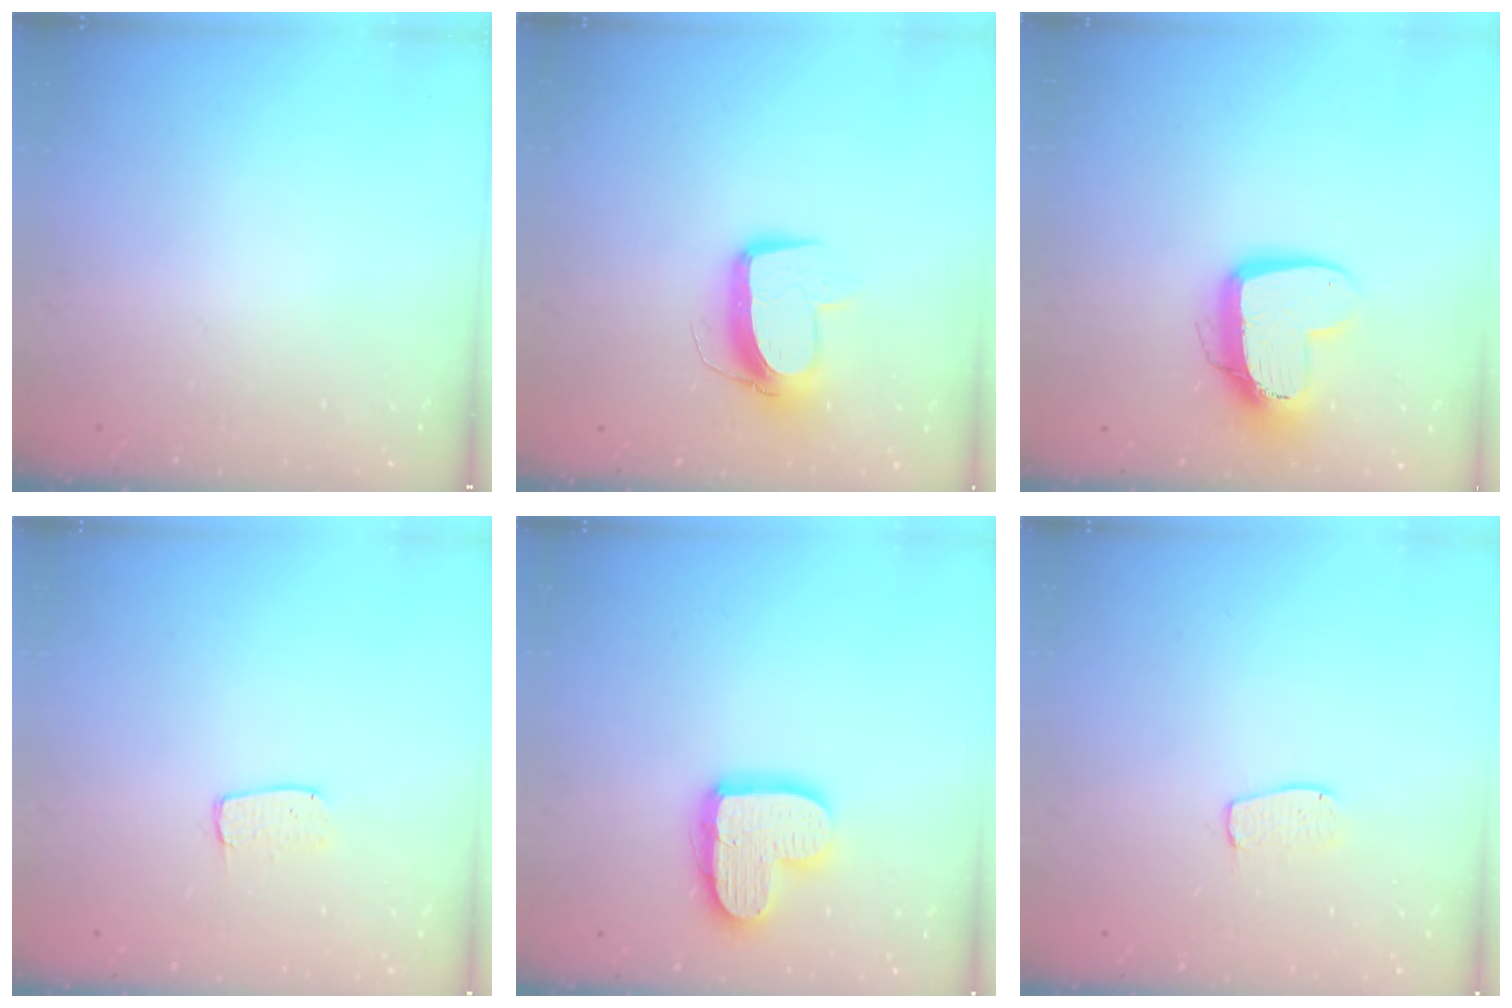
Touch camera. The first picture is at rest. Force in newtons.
{"total": 10.4, "press": 10.3, "slide": 1.0}
{"total": 12.1, "press": 12.0, "slide": 1.2}
{"total": 3.6, "press": 3.6, "slide": 0.2}
{"total": 14.5, "press": 14.4, "slide": 1.3}
{"total": 5.7, "press": 5.7, "slide": 0.4}